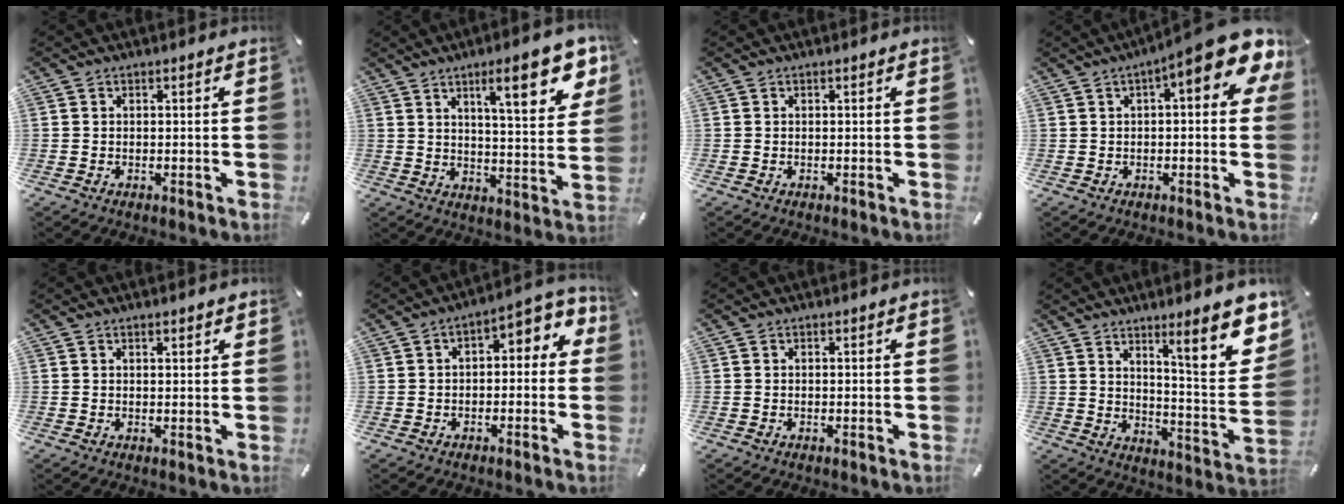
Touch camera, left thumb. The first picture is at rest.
{"total": 16.2, "force": [8.4, 4.7, 13.0], "torque": [-0.180, -0.036, 0.125]}
{"total": 0.0}
{"total": 12.3, "force": [5.4, 2.8, 10.7], "torque": [-0.148, -0.041, 0.086]}
{"total": 1.2, "force": [0.8, 0.3, 0.8], "torque": [-0.015, -0.001, 0.015]}
{"total": 4.9, "force": [0.1, 3.0, 3.9], "torque": [-0.053, -0.008, -0.008]}
{"total": 0.0}
{"total": 15.3, "force": [10.0, 3.4, 11.1], "torque": [-0.138, -0.089, 0.156]}